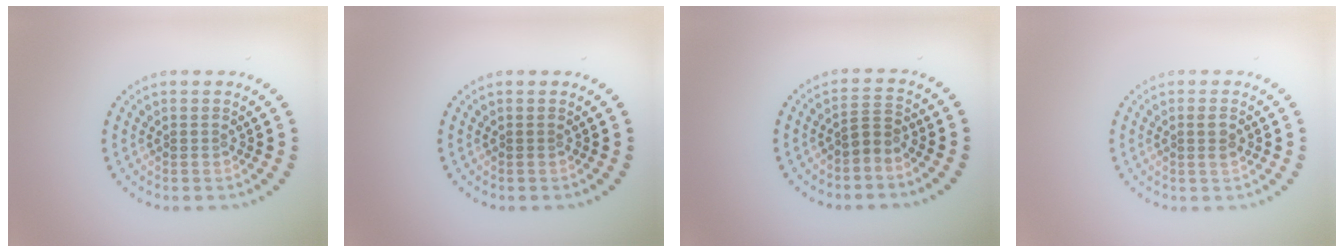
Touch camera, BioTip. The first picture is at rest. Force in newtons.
{"total": 0.0}
{"total": 1.7, "press": 1.3, "slide": 1.2}
{"total": 1.3, "press": 1.2, "slide": 0.5}